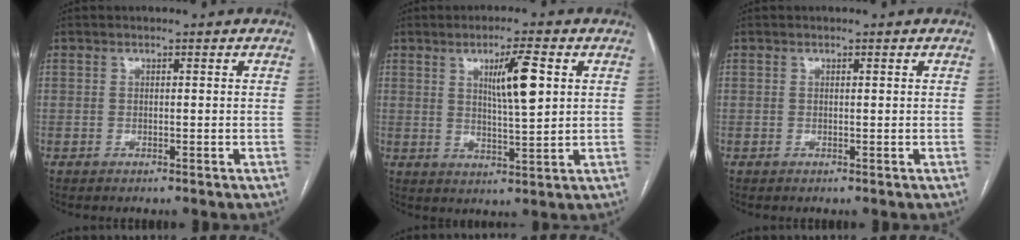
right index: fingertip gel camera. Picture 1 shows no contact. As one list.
[{"total": 7.3, "force": [2.3, 0.6, 6.9], "torque": [-0.118, -0.001, 0.040]}, {"total": 0.0}]